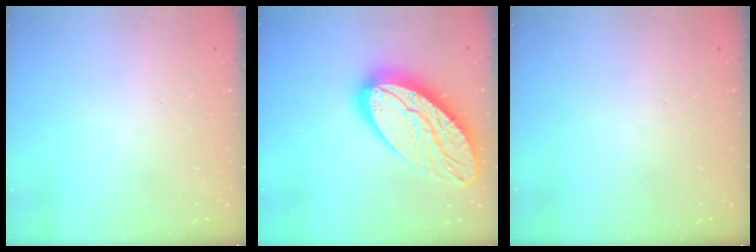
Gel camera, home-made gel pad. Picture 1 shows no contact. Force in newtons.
{"total": 22.8, "press": 22.7, "slide": 1.6}
{"total": 0.0}